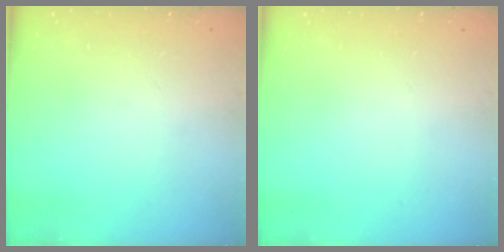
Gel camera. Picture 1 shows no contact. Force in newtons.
{"total": 0.0}